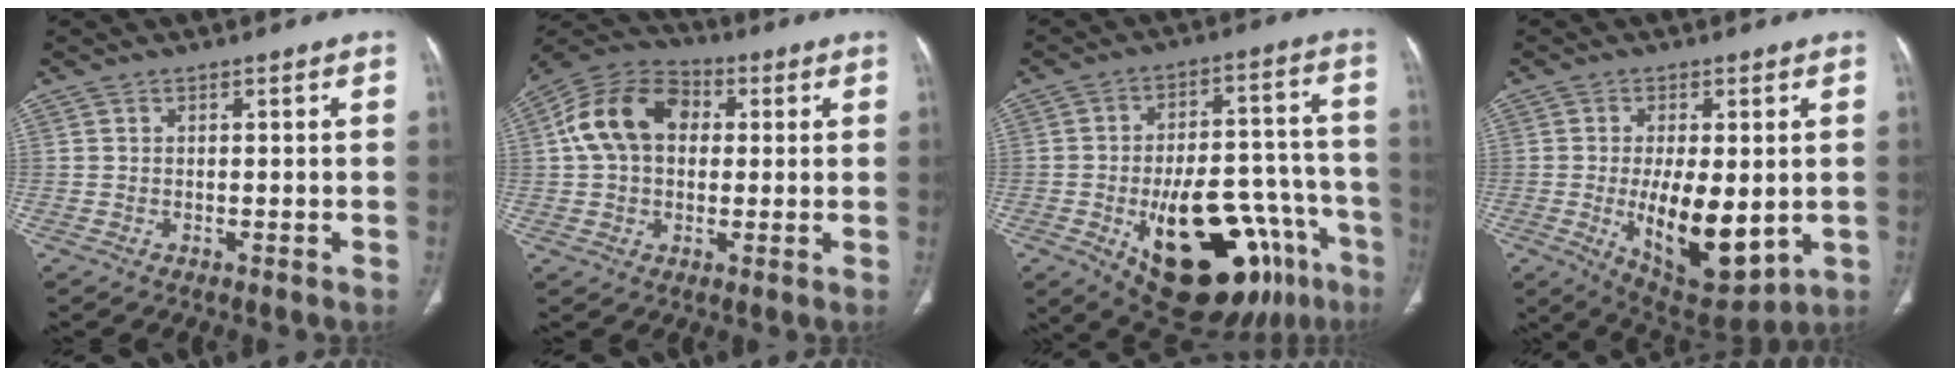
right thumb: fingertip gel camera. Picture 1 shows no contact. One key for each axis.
{"total": 13.5, "fx": 2.3, "fy": 9.3, "fz": 9.5, "tx": -0.167, "ty": 0.030, "tz": 0.031}
{"total": 28.0, "fx": -12.9, "fy": 13.0, "fz": 21.2, "tx": -0.228, "ty": 0.061, "tz": -0.168}
{"total": 15.2, "fx": -2.0, "fy": 6.9, "fz": 13.4, "tx": -0.193, "ty": -0.023, "tz": -0.010}